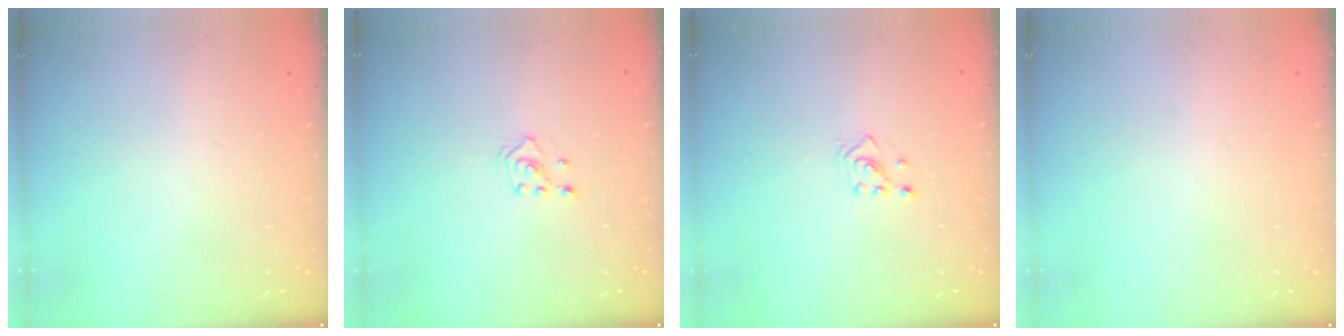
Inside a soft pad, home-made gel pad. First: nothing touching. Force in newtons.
{"total": 2.0, "press": 1.8, "slide": 0.9}
{"total": 2.1, "press": 2.1, "slide": 0.3}
{"total": 0.0}